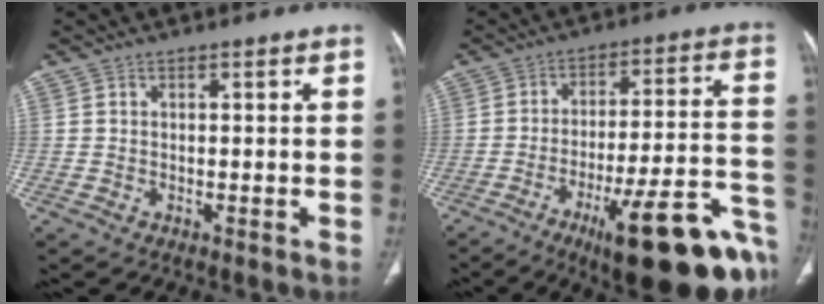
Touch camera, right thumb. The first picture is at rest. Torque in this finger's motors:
{"motor_torque": [3.95, 1.06, 1.51, -1.25, 0.38]}